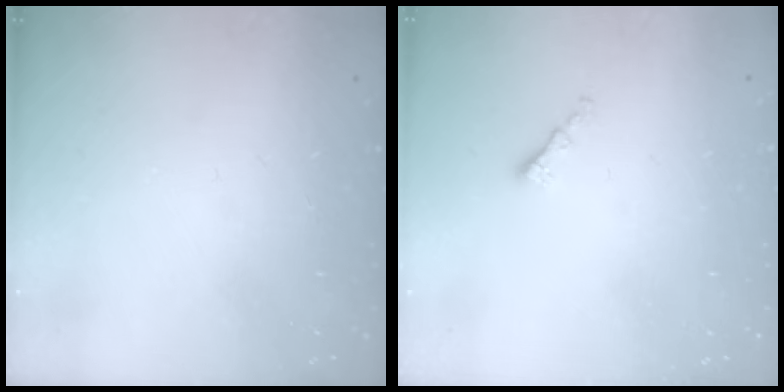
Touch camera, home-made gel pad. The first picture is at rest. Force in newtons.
{"total": 1.4, "press": 1.2, "slide": 0.6}